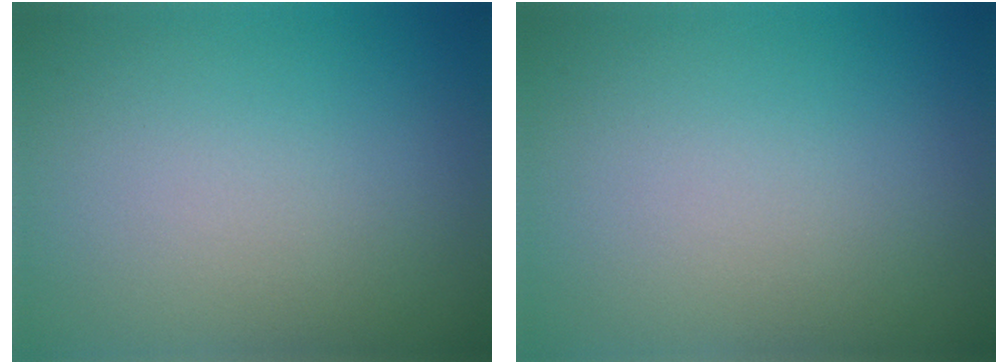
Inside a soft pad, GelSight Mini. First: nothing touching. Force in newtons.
{"total": 0.0}